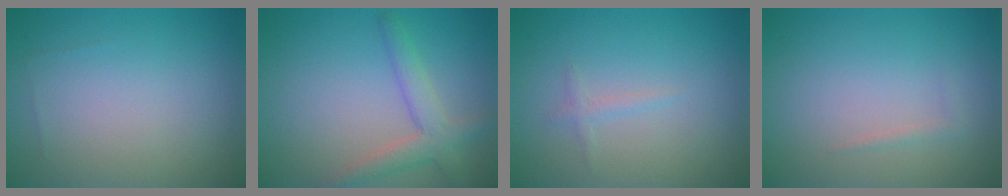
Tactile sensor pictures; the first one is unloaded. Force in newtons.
{"total": 3.3, "press": 3.3, "slide": 0.2}
{"total": 0.8, "press": 0.8, "slide": 0.0}
{"total": 0.6, "press": 0.6, "slide": 0.0}